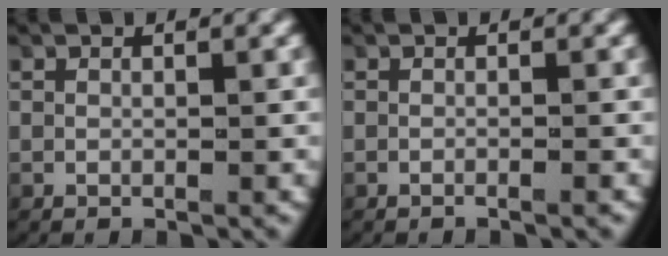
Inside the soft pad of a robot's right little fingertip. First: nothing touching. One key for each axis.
{"total": 0.6, "fx": -0.5, "fy": 0.0, "fz": 0.2, "tx": -0.004, "ty": 0.004, "tz": -0.012}